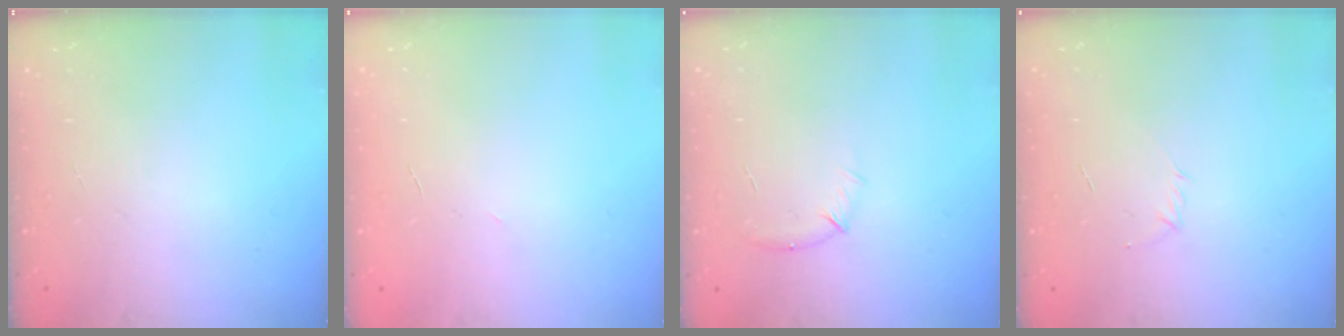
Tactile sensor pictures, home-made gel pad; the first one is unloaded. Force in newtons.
{"total": 1.8, "press": 1.7, "slide": 0.5}
{"total": 6.3, "press": 6.2, "slide": 1.3}
{"total": 2.7, "press": 2.6, "slide": 0.7}